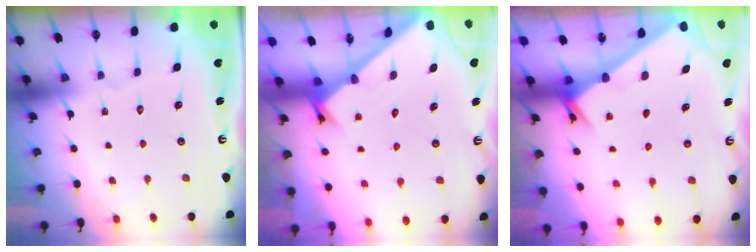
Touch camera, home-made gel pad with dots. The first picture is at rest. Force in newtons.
{"total": 1.6, "press": 1.6, "slide": 0.1}
{"total": 2.4, "press": 2.4, "slide": 0.2}